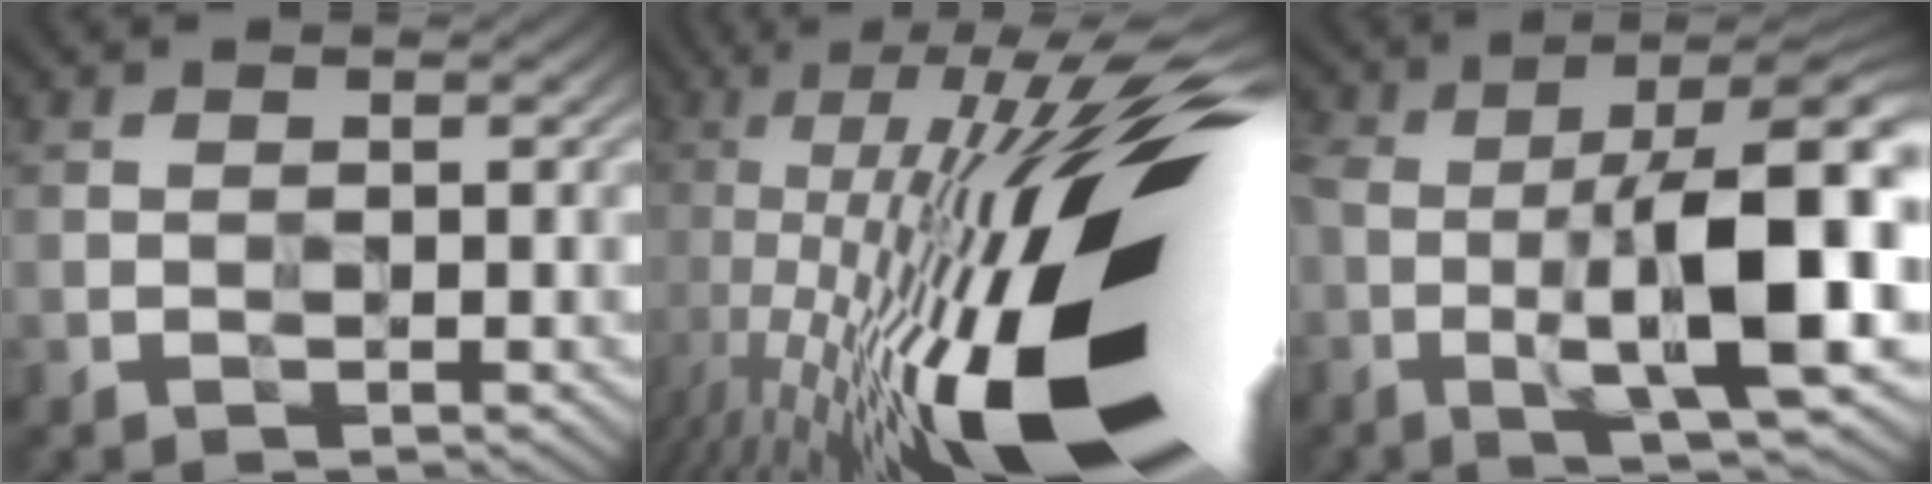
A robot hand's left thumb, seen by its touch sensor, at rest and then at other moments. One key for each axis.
{"total": 22.0, "fx": -4.1, "fy": 5.9, "fz": 20.8, "tx": -0.329, "ty": 0.024, "tz": -0.096}
{"total": 14.6, "fx": -3.0, "fy": 4.3, "fz": 13.6, "tx": -0.235, "ty": -0.003, "tz": -0.051}